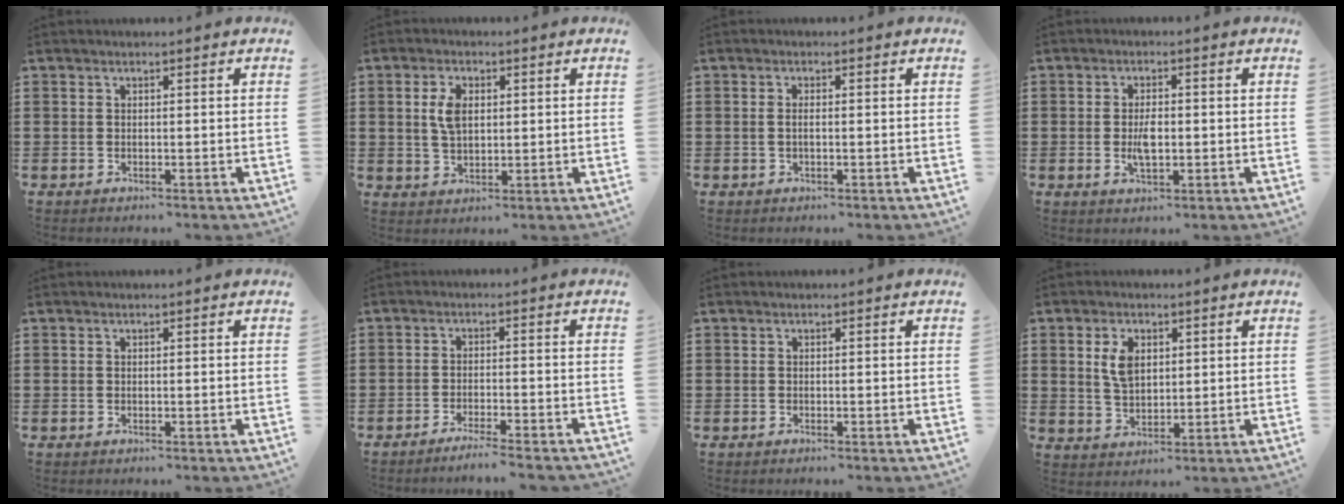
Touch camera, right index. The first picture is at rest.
{"total": 4.6, "force": [1.0, 2.5, 3.7], "torque": [-0.087, 0.008, 0.014]}
{"total": 1.2, "force": [-0.1, 0.4, 1.1], "torque": [-0.022, 0.000, -0.002]}
{"total": 3.7, "force": [-0.3, 1.7, 3.3], "torque": [-0.068, 0.001, -0.009]}
{"total": 0.0}
{"total": 2.9, "force": [-2.7, -0.5, 0.9], "torque": [-0.017, -0.001, -0.053]}
{"total": 0.0}
{"total": 5.0, "force": [1.5, 2.9, 3.7], "torque": [-0.083, 0.010, 0.025]}